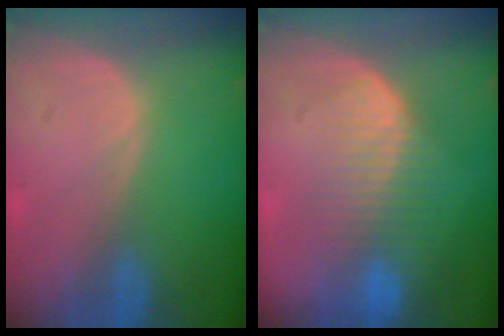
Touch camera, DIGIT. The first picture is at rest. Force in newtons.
{"total": 8.3, "press": 7.3, "slide": 4.0}